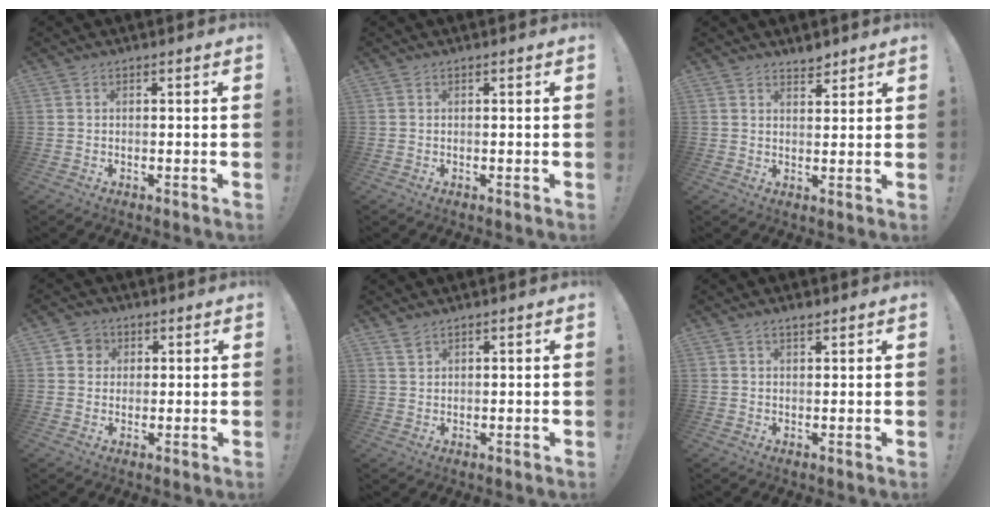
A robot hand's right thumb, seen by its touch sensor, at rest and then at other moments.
{"total": 0.0}
{"total": 3.1, "force": [2.9, 1.1, 0.7], "torque": [0.011, -0.025, 0.048]}
{"total": 4.2, "force": [1.2, 3.9, 0.9], "torque": [-0.014, -0.001, 0.023]}
{"total": 2.1, "force": [1.8, 0.9, 0.8], "torque": [-0.005, -0.014, 0.032]}
{"total": 1.6, "force": [1.3, 0.4, 0.9], "torque": [-0.011, -0.002, 0.022]}